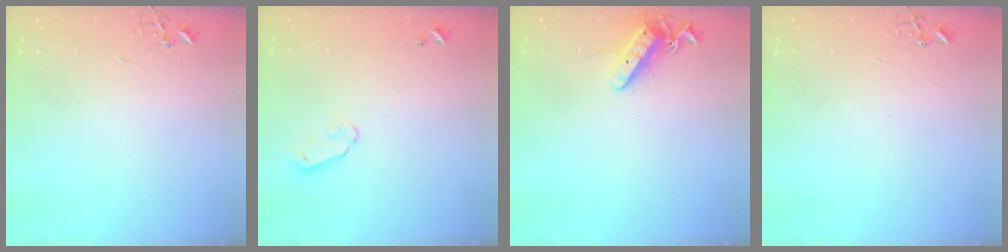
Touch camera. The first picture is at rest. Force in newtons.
{"total": 4.0, "press": 4.0, "slide": 0.4}
{"total": 11.4, "press": 11.4, "slide": 0.9}
{"total": 0.0}